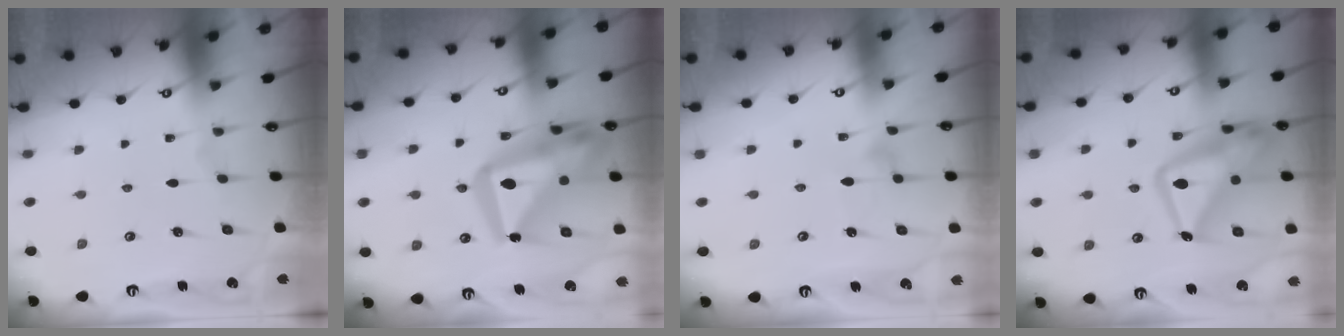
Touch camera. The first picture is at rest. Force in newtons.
{"total": 21.5, "press": 21.4, "slide": 2.5}
{"total": 6.6, "press": 6.6, "slide": 0.4}
{"total": 17.7, "press": 17.6, "slide": 1.6}